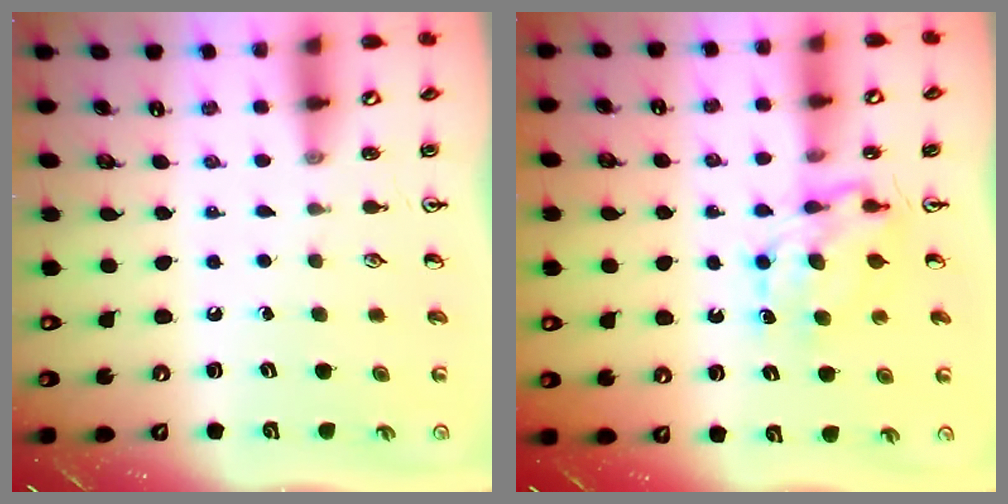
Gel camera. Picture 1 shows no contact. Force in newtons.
{"total": 7.0, "press": 7.0, "slide": 0.6}